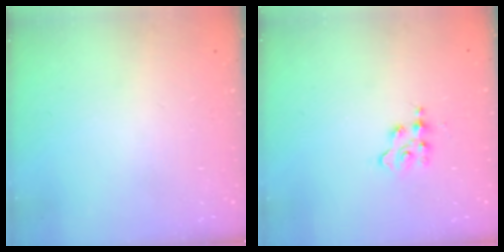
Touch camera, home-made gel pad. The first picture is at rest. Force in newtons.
{"total": 2.3, "press": 2.3, "slide": 0.3}